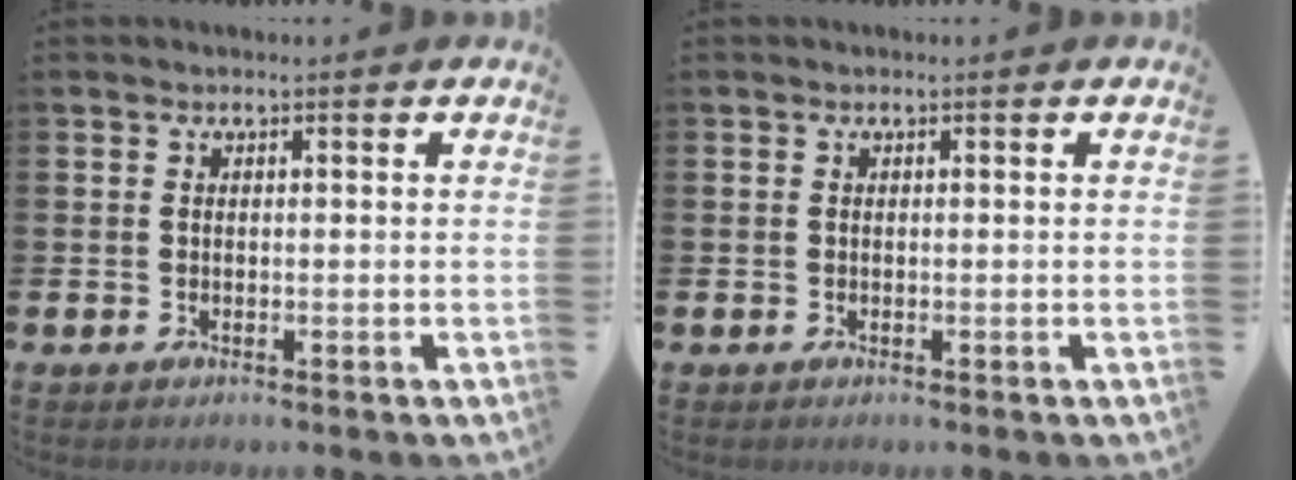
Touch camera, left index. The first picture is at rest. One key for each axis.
{"total": 0.0}